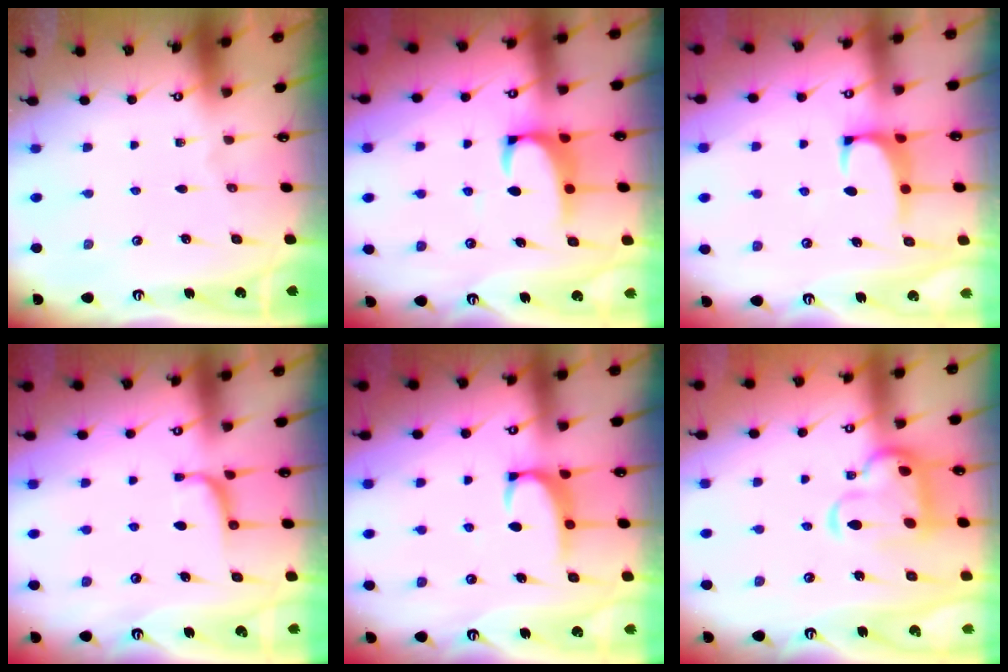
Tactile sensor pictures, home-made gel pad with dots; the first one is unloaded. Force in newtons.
{"total": 2.1, "press": 1.8, "slide": 0.9}
{"total": 0.7, "press": 0.4, "slide": 0.6}
{"total": 0.5, "press": 0.0, "slide": 0.5}
{"total": 2.2, "press": 2.1, "slide": 0.7}
{"total": 7.8, "press": 7.5, "slide": 1.8}